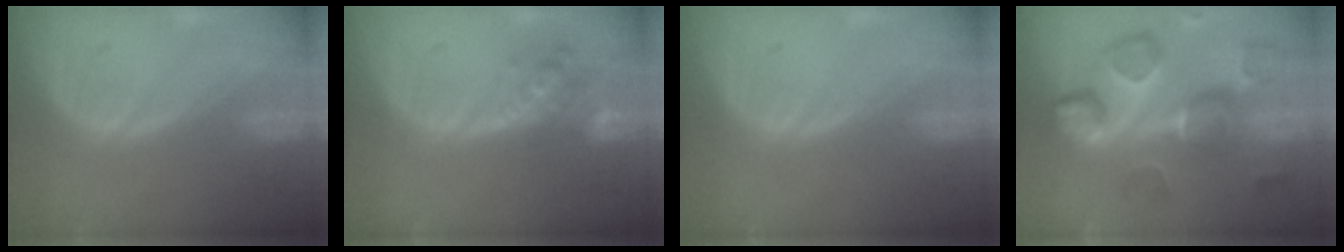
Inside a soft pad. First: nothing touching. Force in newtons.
{"total": 5.9, "press": 5.3, "slide": 2.6}
{"total": 0.0}
{"total": 11.4, "press": 10.8, "slide": 3.6}